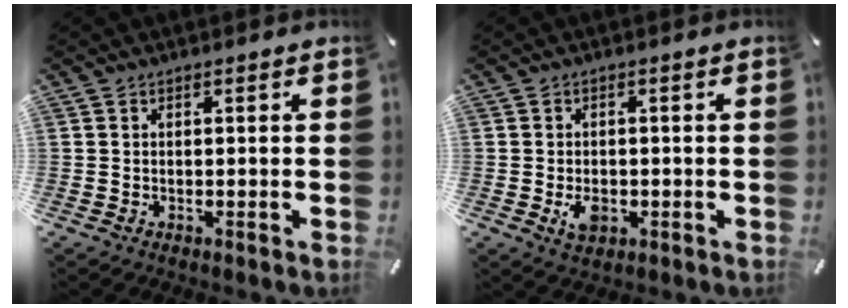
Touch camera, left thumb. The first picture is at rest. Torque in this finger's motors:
{"motor_torque": [-0.01, 0.01, 0.10, -0.02, 0.00]}